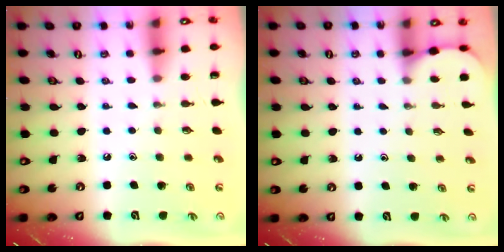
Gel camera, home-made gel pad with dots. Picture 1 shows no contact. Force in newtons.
{"total": 1.8, "press": 1.8, "slide": 0.2}